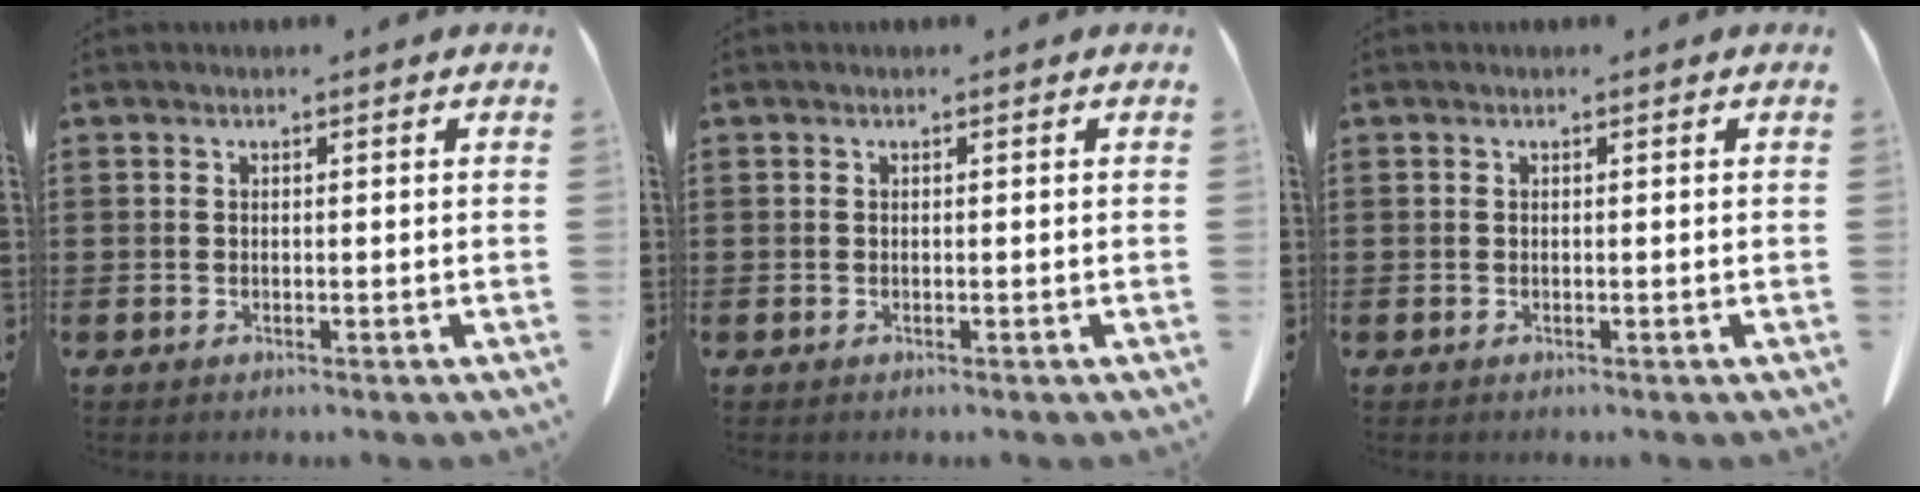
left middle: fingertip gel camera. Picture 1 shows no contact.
{"total": 0.0}
{"total": 0.0}